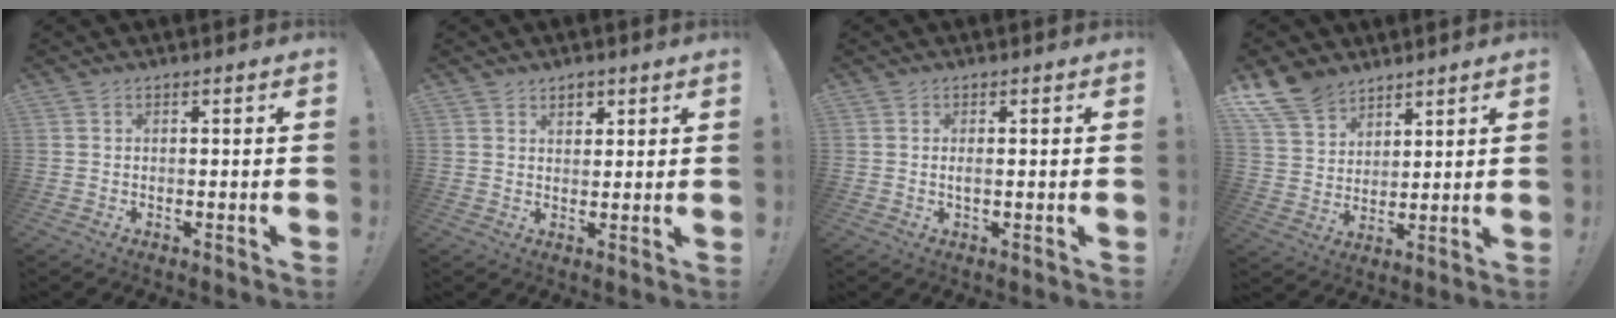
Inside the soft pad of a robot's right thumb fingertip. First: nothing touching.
{"total": 2.7, "force": [1.9, 1.7, 0.8], "torque": [0.001, -0.013, 0.032]}
{"total": 1.4, "force": [-0.2, 0.1, 1.3], "torque": [-0.023, 0.001, -0.006]}
{"total": 11.3, "force": [9.0, 6.1, 3.2], "torque": [-0.068, -0.060, 0.177]}